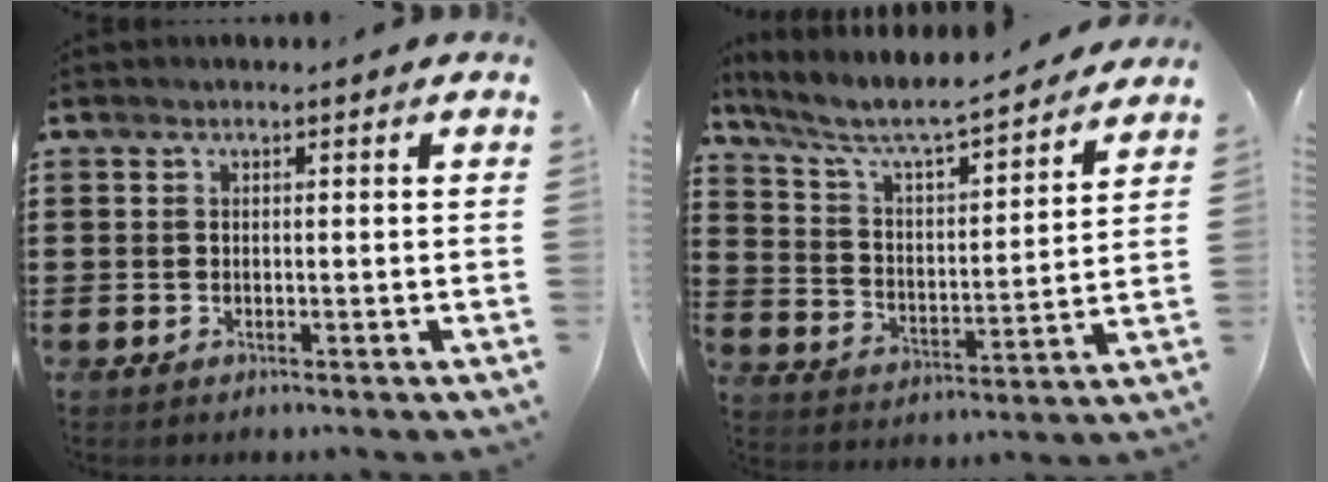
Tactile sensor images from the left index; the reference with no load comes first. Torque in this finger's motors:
{"motor_torque": [1.89, -0.24, 0.78, 0.21]}